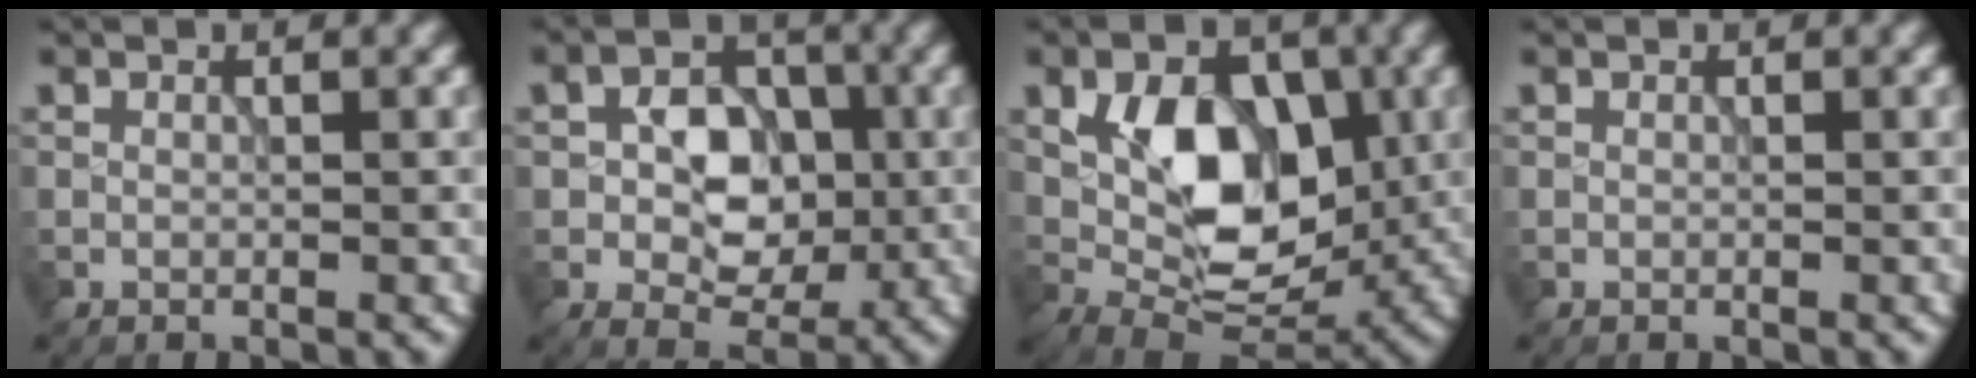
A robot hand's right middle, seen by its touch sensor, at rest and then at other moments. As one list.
[{"total": 6.3, "force": [-0.3, 4.4, 4.5], "torque": [-0.060, 0.003, -0.008]}, {"total": 8.8, "force": [1.0, 5.6, 6.7], "torque": [-0.111, -0.009, 0.019]}, {"total": 0.0}]